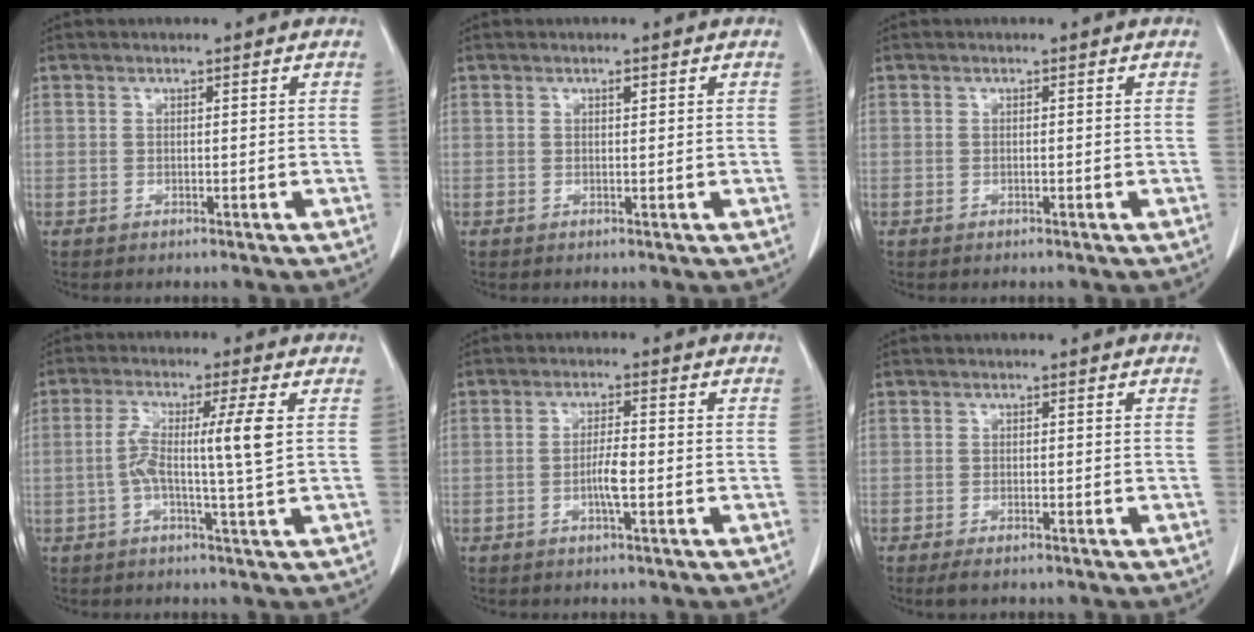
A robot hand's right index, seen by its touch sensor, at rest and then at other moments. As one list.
[{"total": 0.6, "force": [0.4, 0.2, 0.5], "torque": [-0.010, -0.002, 0.005]}, {"total": 0.0}, {"total": 7.9, "force": [0.3, -0.3, 7.9], "torque": [-0.150, 0.012, 0.000]}, {"total": 3.6, "force": [-0.9, 0.4, 3.4], "torque": [-0.067, -0.001, -0.019]}, {"total": 1.9, "force": [-1.3, 0.5, 1.2], "torque": [-0.016, -0.005, -0.017]}]